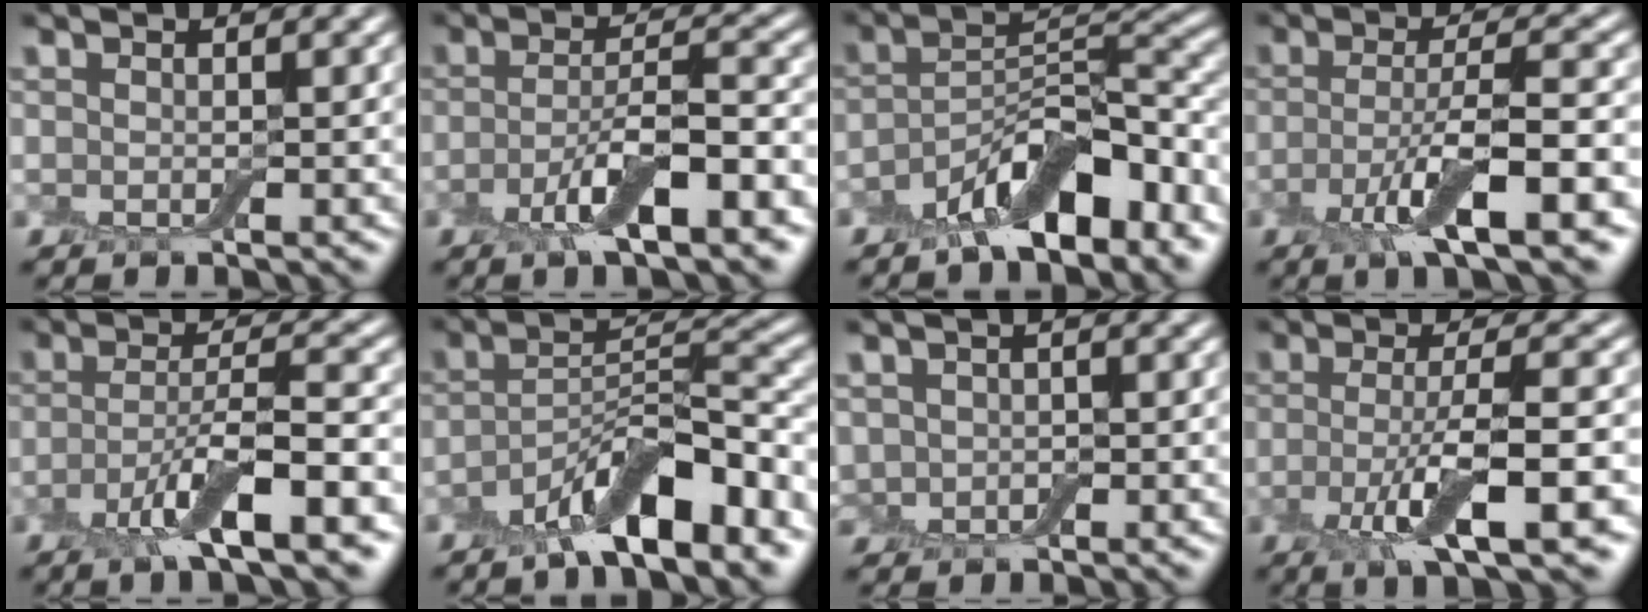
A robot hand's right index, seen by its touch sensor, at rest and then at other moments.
{"total": 6.1, "force": [-2.7, 1.4, 5.3], "torque": [-0.098, 0.003, -0.051]}
{"total": 7.7, "force": [-4.6, 3.0, 5.4], "torque": [-0.085, 0.010, -0.084]}
{"total": 6.8, "force": [-2.6, 1.2, 6.1], "torque": [-0.114, 0.000, -0.052]}
{"total": 6.4, "force": [-2.9, 1.0, 5.5], "torque": [-0.100, 0.002, -0.058]}
{"total": 8.2, "force": [-4.9, 2.6, 6.1], "torque": [-0.100, 0.011, -0.083]}
{"total": 1.8, "force": [0.0, 1.6, 0.8], "torque": [-0.016, -0.003, -0.002]}
{"total": 6.6, "force": [-2.0, 1.3, 6.2], "torque": [-0.112, -0.006, -0.039]}